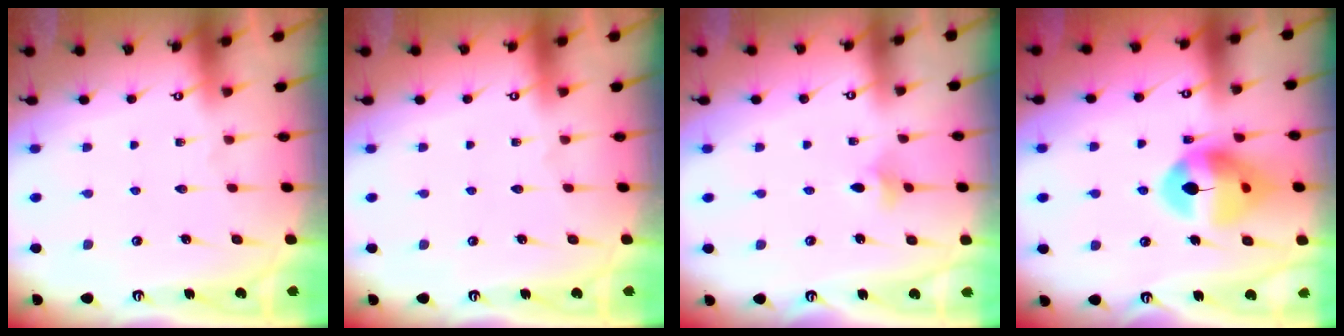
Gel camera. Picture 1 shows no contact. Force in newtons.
{"total": 0.0}
{"total": 2.6, "press": 2.5, "slide": 0.5}
{"total": 12.8, "press": 12.7, "slide": 1.3}